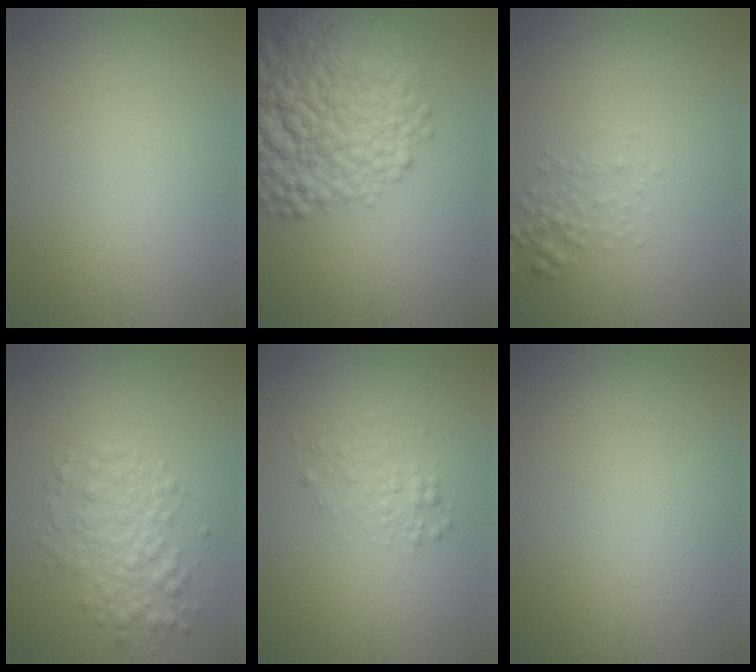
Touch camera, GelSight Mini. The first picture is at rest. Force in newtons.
{"total": 10.7, "press": 10.7, "slide": 0.5}
{"total": 1.6, "press": 1.6, "slide": 0.1}
{"total": 3.4, "press": 3.4, "slide": 0.0}
{"total": 1.7, "press": 1.7, "slide": 0.1}
{"total": 0.0}